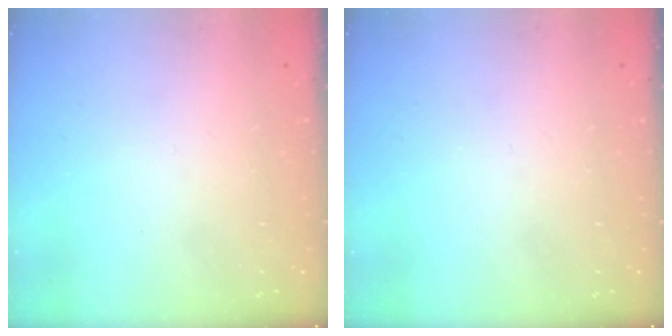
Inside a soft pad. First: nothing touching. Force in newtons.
{"total": 0.0}